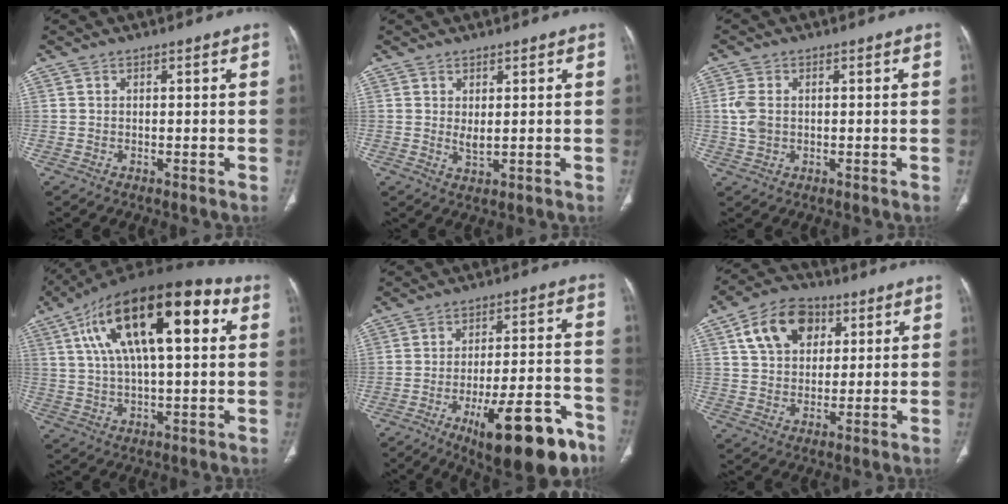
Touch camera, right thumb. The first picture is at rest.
{"total": 2.1, "force": [0.5, 1.0, 1.8], "torque": [-0.034, -0.011, 0.015]}
{"total": 4.1, "force": [0.3, 2.8, 3.0], "torque": [-0.078, 0.006, 0.007]}
{"total": 25.1, "force": [8.2, 10.0, 21.5], "torque": [-0.353, 0.021, 0.128]}
{"total": 19.4, "force": [-11.1, 6.1, 14.7], "torque": [-0.169, 0.067, -0.155]}
{"total": 12.8, "force": [5.1, 9.1, 7.6], "torque": [-0.104, -0.001, 0.084]}